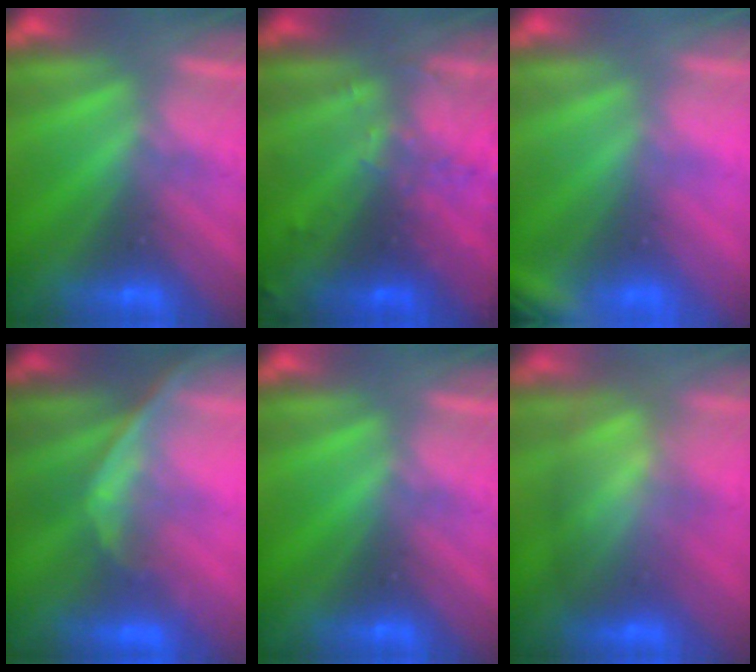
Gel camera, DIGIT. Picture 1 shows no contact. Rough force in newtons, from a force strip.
{"total": 2.9}
{"total": 2.7}
{"total": 1.1}
{"total": 0.0}
{"total": 6.6}